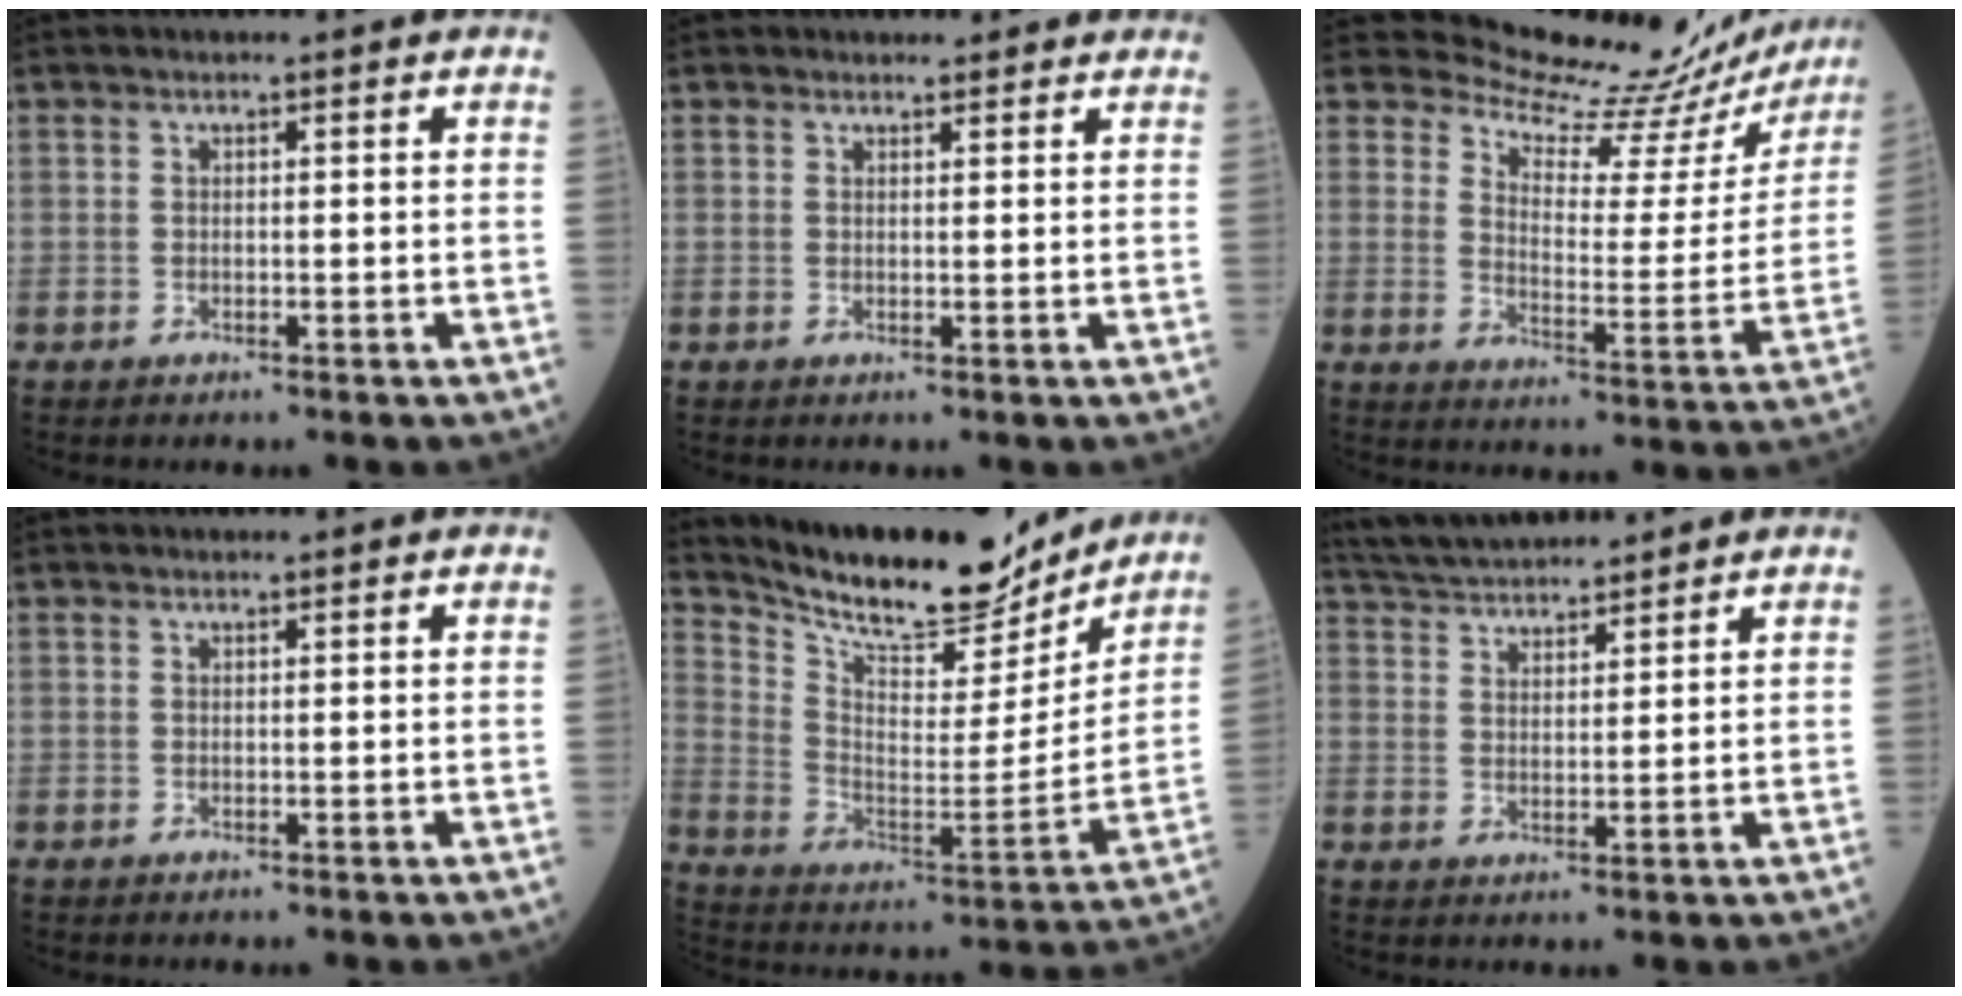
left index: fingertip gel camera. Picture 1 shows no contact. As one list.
[{"total": 2.4, "force": [2.1, 1.0, 0.2], "torque": [-0.005, 0.005, 0.020]}, {"total": 18.0, "force": [17.7, 2.4, 2.2], "torque": [-0.027, -0.102, 0.203]}, {"total": 0.0}, {"total": 19.1, "force": [17.5, 4.8, 6.2], "torque": [-0.122, -0.024, 0.272]}, {"total": 9.7, "force": [9.2, 1.2, 2.9], "torque": [-0.064, 0.028, 0.161]}]